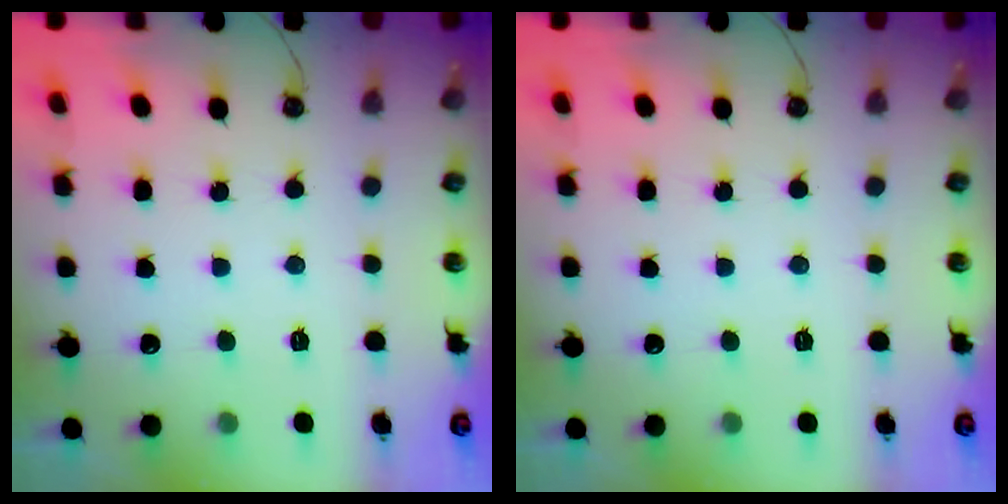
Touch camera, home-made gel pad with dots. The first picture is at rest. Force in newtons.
{"total": 0.0}